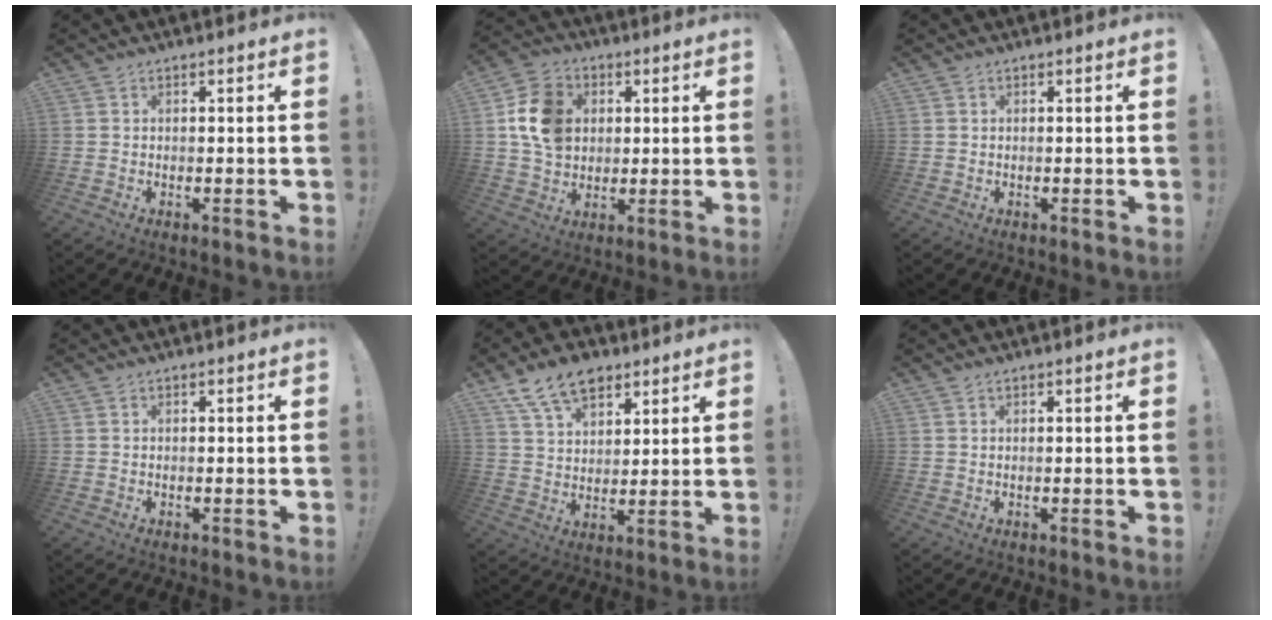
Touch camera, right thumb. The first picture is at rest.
{"total": 13.9, "force": [3.0, 11.2, 7.6], "torque": [-0.120, 0.001, 0.062]}
{"total": 0.7, "force": [0.3, 0.6, -0.1], "torque": [0.011, -0.002, 0.003]}
{"total": 0.0}
{"total": 12.5, "force": [7.9, 7.4, 6.2], "torque": [-0.108, -0.031, 0.151]}
{"total": 0.0}